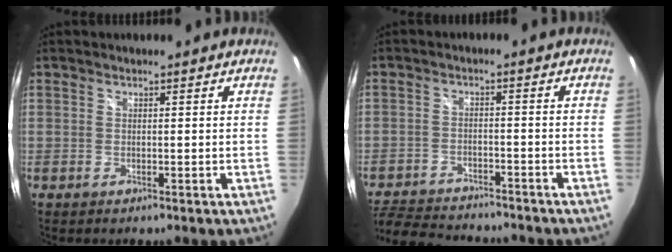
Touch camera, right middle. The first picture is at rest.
{"total": 14.4, "force": [-12.5, 5.1, 5.1], "torque": [-0.136, 0.003, -0.195]}